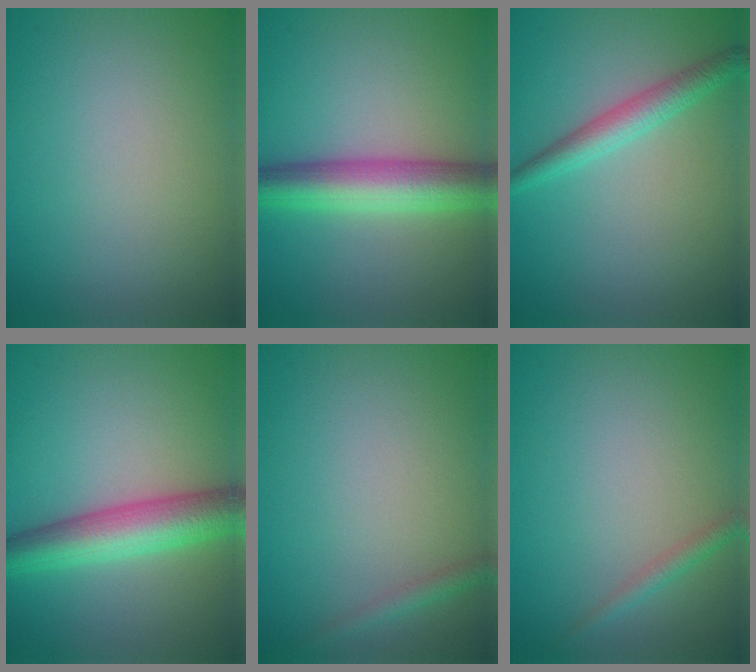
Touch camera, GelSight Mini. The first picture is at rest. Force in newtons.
{"total": 6.0, "press": 6.0, "slide": 0.1}
{"total": 2.7, "press": 2.7, "slide": 0.2}
{"total": 6.0, "press": 6.0, "slide": 0.2}
{"total": 1.3, "press": 1.2, "slide": 0.1}
{"total": 1.3, "press": 1.3, "slide": 0.1}